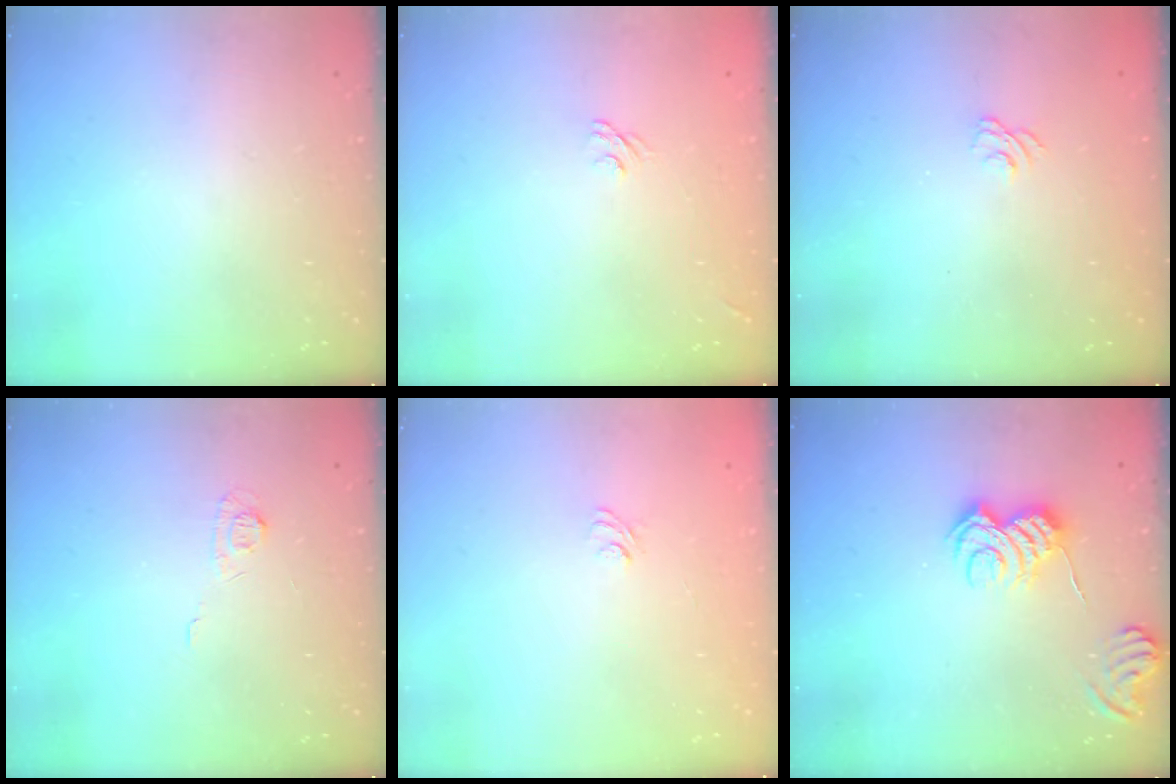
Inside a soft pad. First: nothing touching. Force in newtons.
{"total": 7.4, "press": 7.3, "slide": 1.2}
{"total": 1.5, "press": 0.9, "slide": 1.2}
{"total": 4.2, "press": 4.2, "slide": 0.5}
{"total": 5.1, "press": 4.9, "slide": 1.2}
{"total": 6.1, "press": 6.1, "slide": 0.3}